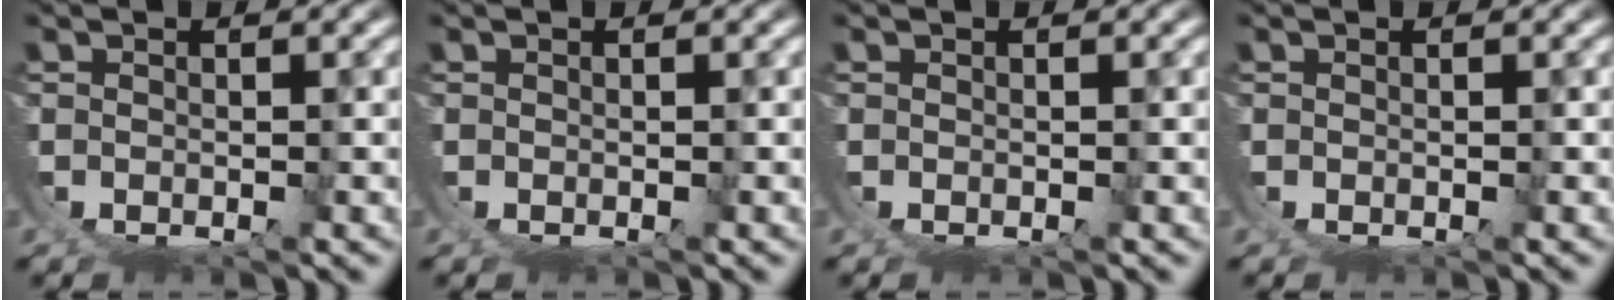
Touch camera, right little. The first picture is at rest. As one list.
[{"total": 0.0}, {"total": 0.0}, {"total": 0.0}]